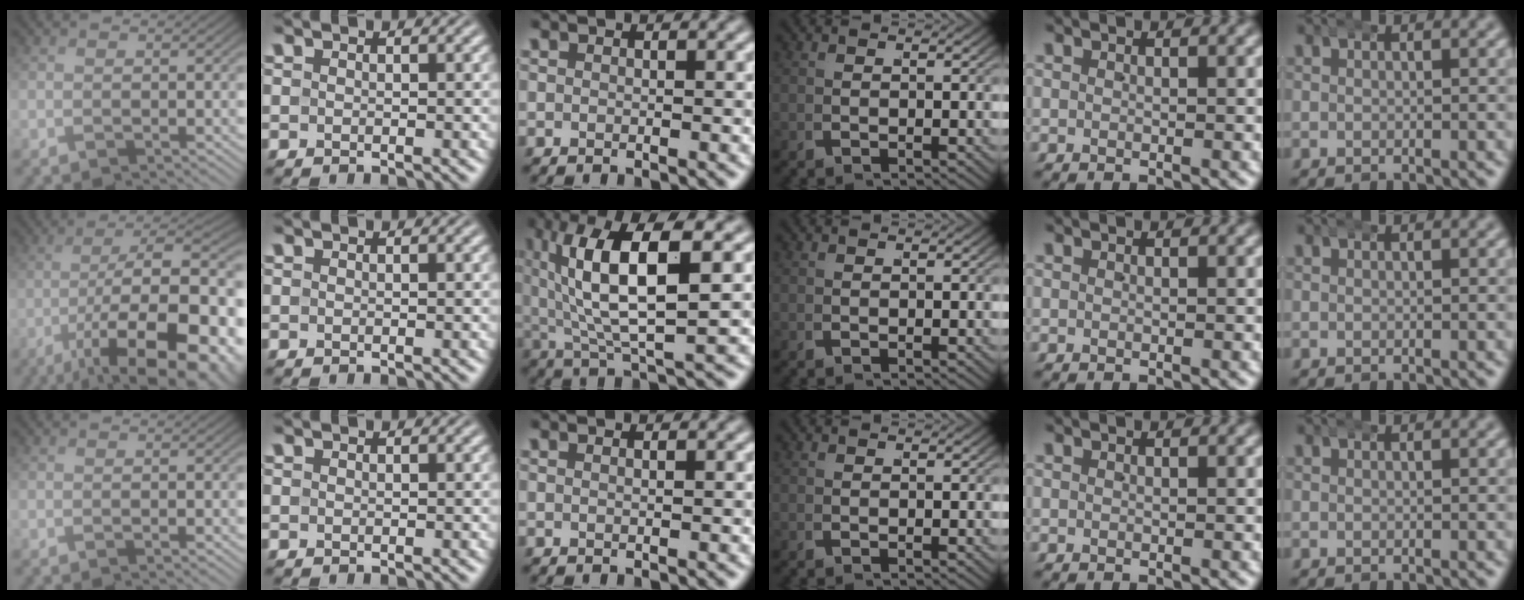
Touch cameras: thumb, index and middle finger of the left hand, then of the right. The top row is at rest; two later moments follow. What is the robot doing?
{"motion": "wrap", "object": "arm wrap"}